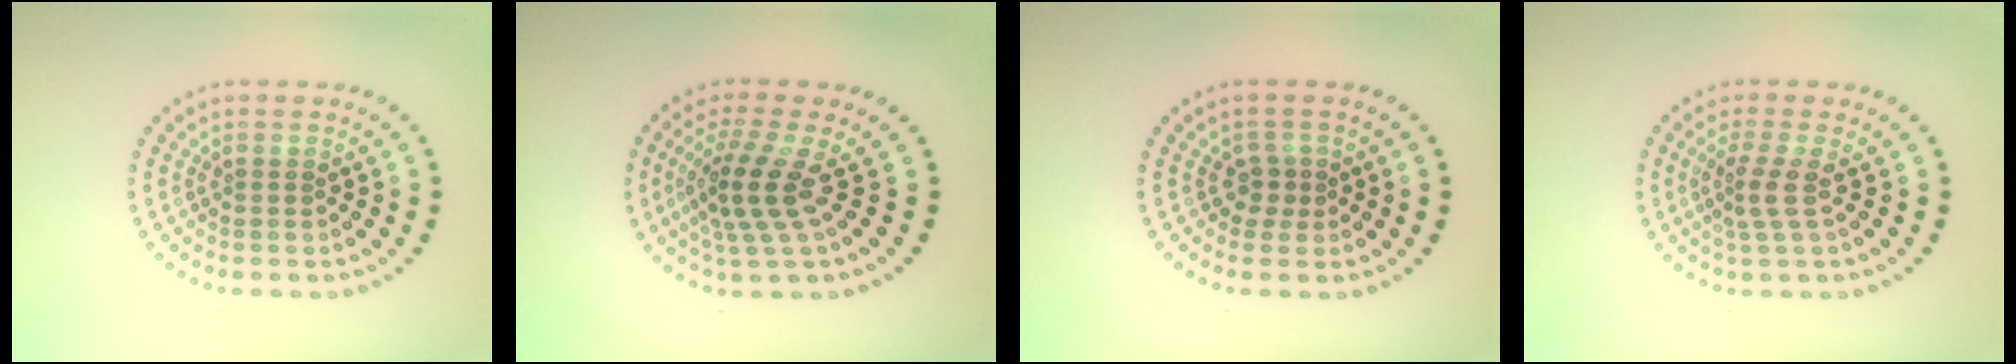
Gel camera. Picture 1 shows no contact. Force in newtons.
{"total": 4.0, "press": 2.8, "slide": 2.8}
{"total": 1.5, "press": 1.2, "slide": 0.9}
{"total": 2.2, "press": 1.6, "slide": 1.6}